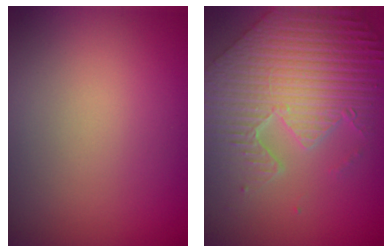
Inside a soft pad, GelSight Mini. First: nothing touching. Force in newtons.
{"total": 9.0, "press": 6.5, "slide": 6.3}